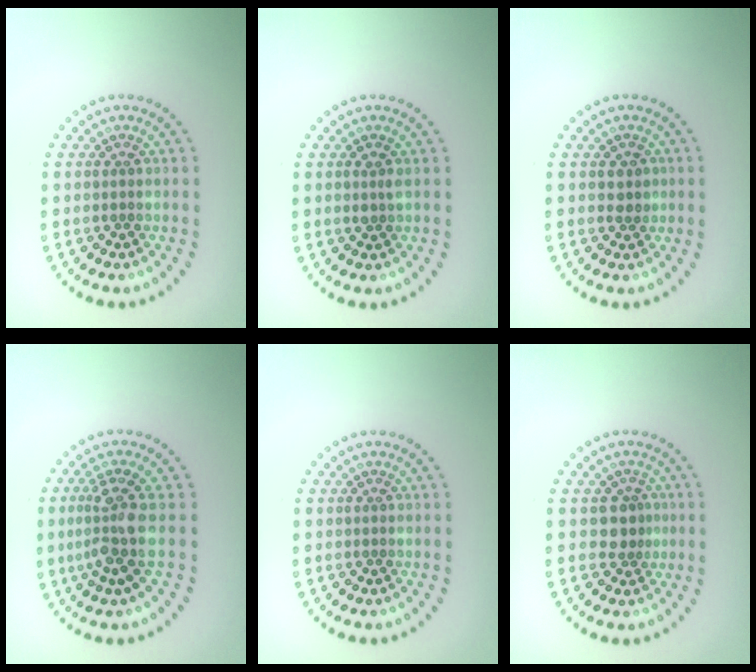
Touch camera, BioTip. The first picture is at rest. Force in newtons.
{"total": 0.6, "press": 0.6, "slide": 0.2}
{"total": 1.5, "press": 1.4, "slide": 0.6}
{"total": 3.6, "press": 2.8, "slide": 2.2}
{"total": 0.0}
{"total": 2.1, "press": 1.6, "slide": 1.3}